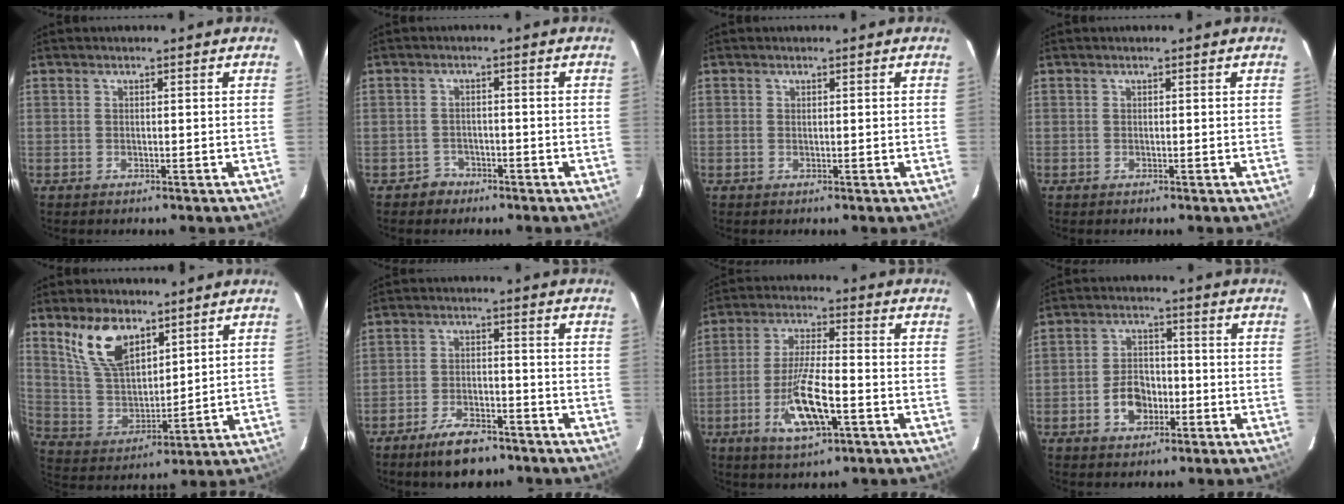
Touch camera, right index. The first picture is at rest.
{"total": 3.0, "force": [-1.8, 2.4, -0.2], "torque": [-0.002, 0.014, -0.029]}
{"total": 0.0}
{"total": 0.0}
{"total": 12.0, "force": [7.6, 5.9, 7.2], "torque": [-0.142, 0.012, 0.160]}
{"total": 8.7, "force": [-6.5, 3.5, 4.6], "torque": [-0.105, 0.001, -0.106]}
{"total": 11.4, "force": [-4.4, 3.1, 10.0], "torque": [-0.202, -0.010, -0.077]}
{"total": 6.6, "force": [-2.6, 4.8, 3.9], "torque": [-0.075, 0.019, -0.038]}